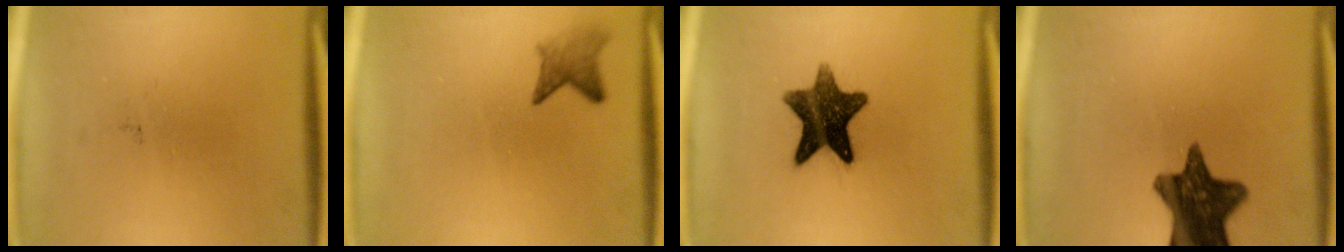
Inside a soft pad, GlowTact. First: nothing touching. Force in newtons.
{"total": 2.4}
{"total": 11.9}
{"total": 12.6}